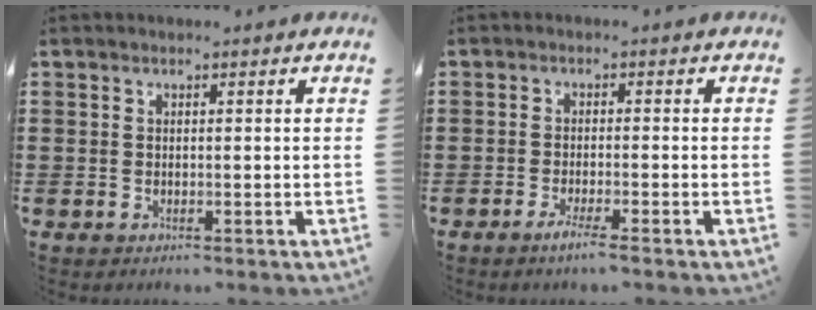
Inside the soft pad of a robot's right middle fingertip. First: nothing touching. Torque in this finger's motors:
{"motor_torque": [0.79, -0.22, 0.11, 0.12]}